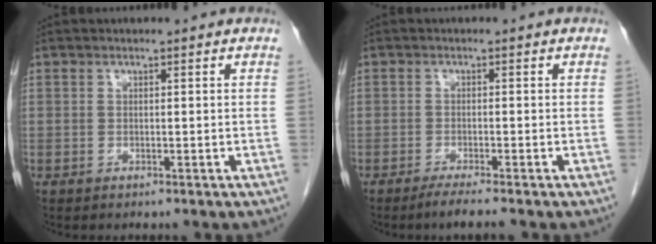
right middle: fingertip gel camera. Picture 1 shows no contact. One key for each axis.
{"total": 3.1, "fx": -2.5, "fy": -0.5, "fz": 1.8, "tx": -0.034, "ty": -0.006, "tz": -0.044}